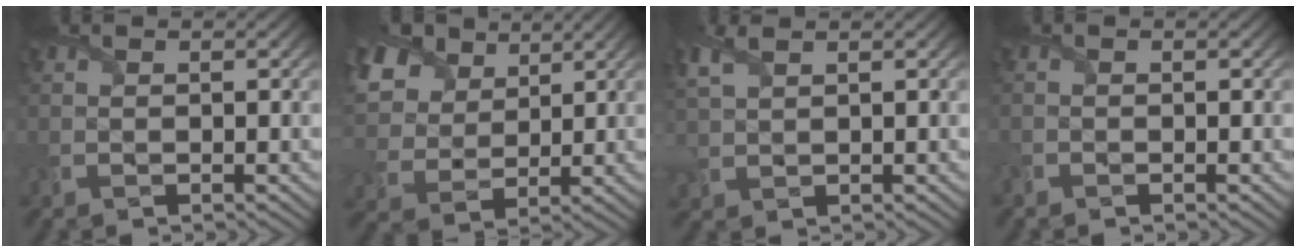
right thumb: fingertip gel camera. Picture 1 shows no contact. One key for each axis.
{"total": 11.5, "fx": 5.9, "fy": 7.6, "fz": 6.2, "tx": -0.175, "ty": 0.027, "tz": 0.105}
{"total": 3.8, "fx": 2.2, "fy": 1.7, "fz": 2.6, "tx": -0.079, "ty": 0.013, "tz": 0.049}
{"total": 0.5, "fx": -0.5, "fy": 0.2, "fz": 0.0, "tx": -0.001, "ty": -0.005, "tz": -0.008}